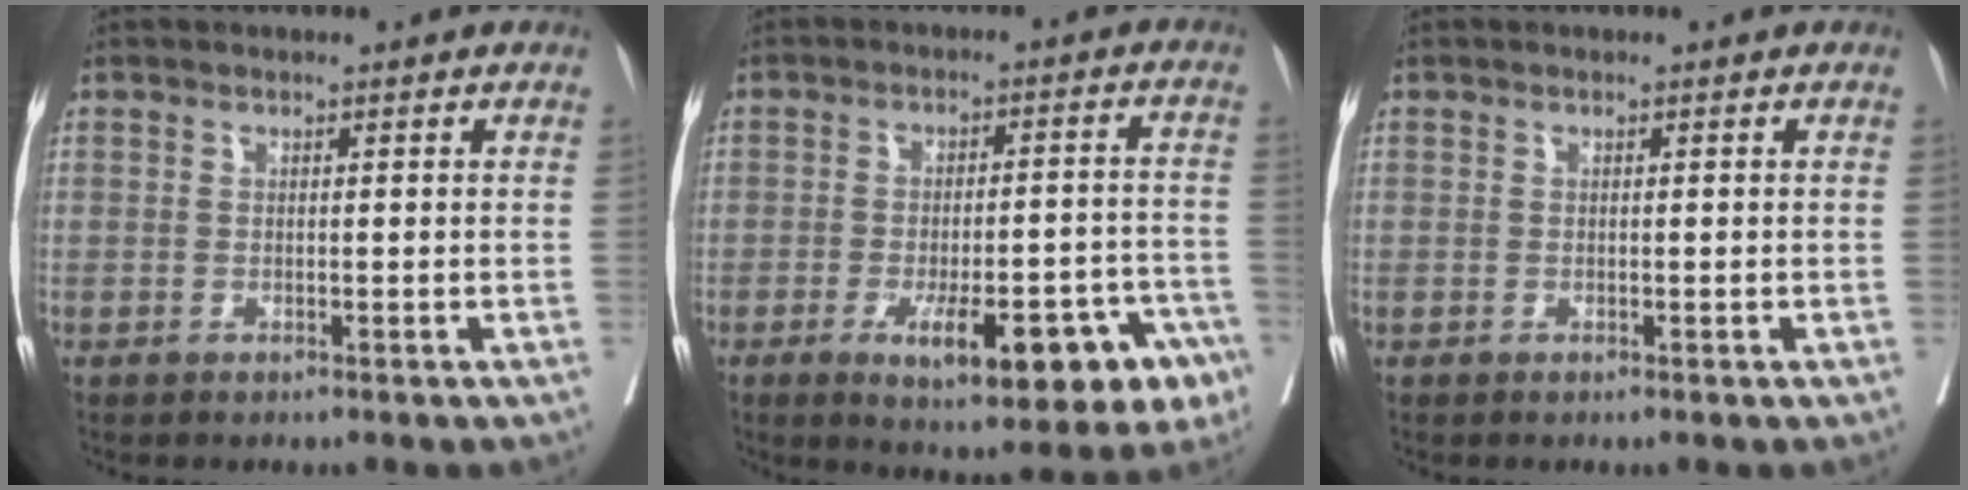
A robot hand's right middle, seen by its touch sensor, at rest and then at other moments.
{"total": 15.2, "force": [-7.5, 4.3, 12.5], "torque": [-0.124, 0.016, -0.092]}
{"total": 0.0}